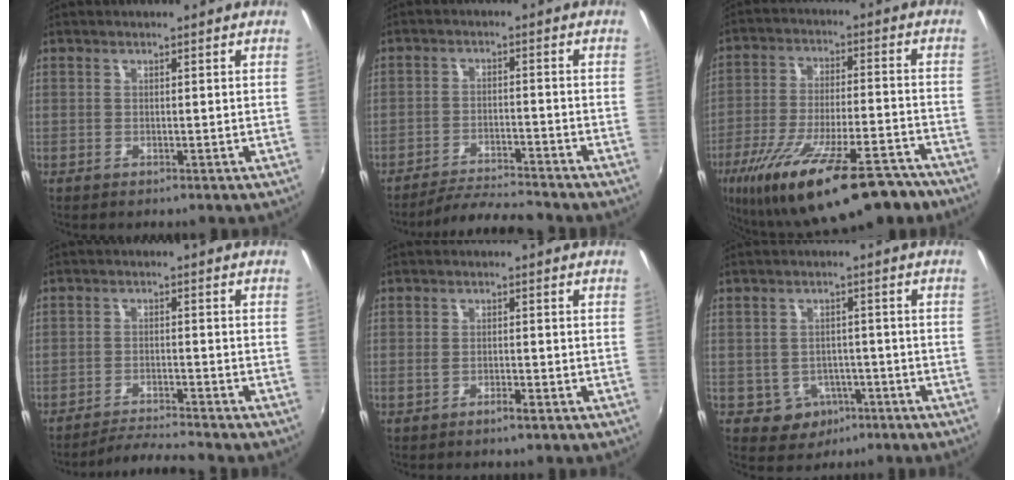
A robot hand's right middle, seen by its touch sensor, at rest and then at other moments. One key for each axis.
{"total": 7.9, "fx": -7.6, "fy": 0.3, "fz": 2.2, "tx": -0.061, "ty": 0.001, "tz": -0.124}
{"total": 25.2, "fx": -17.5, "fy": 7.6, "fz": 16.5, "tx": -0.297, "ty": -0.049, "tz": -0.262}
{"total": 5.4, "fx": -5.3, "fy": -0.7, "fz": 0.9, "tx": -0.045, "ty": 0.000, "tz": -0.093}
{"total": 2.1, "fx": -1.4, "fy": 0.5, "fz": 1.5, "tx": -0.030, "ty": -0.003, "tz": -0.026}
{"total": 5.6, "fx": -2.6, "fy": 4.9, "fz": 1.2, "tx": -0.035, "ty": 0.009, "tz": -0.024}